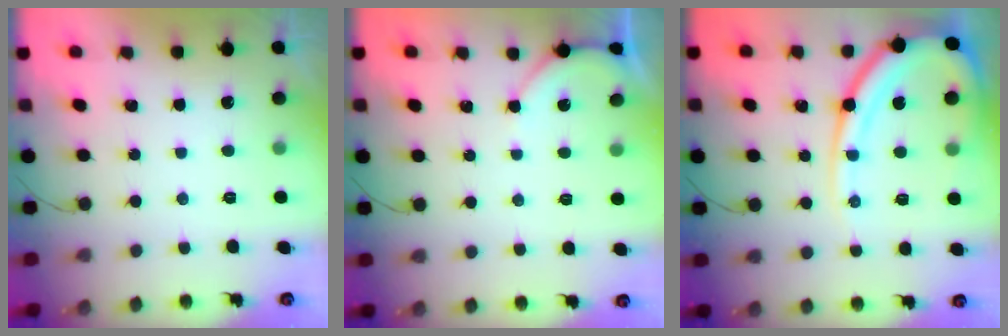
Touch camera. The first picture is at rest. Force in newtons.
{"total": 2.9, "press": 2.8, "slide": 0.4}
{"total": 15.4, "press": 15.3, "slide": 1.7}